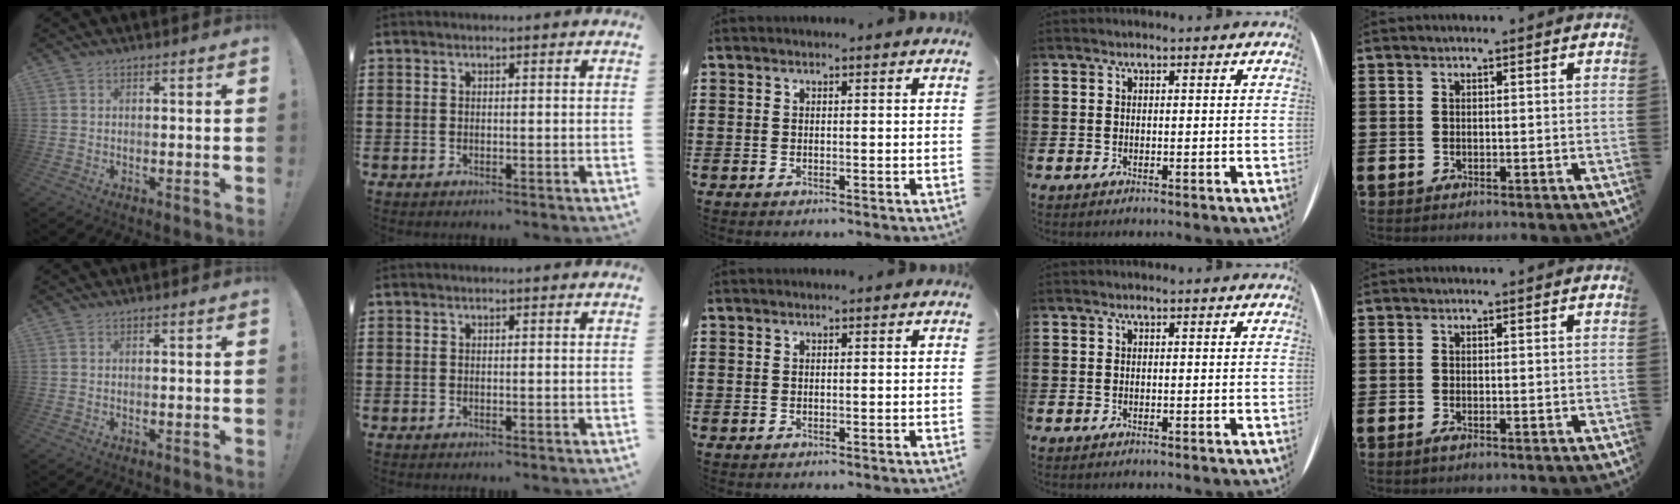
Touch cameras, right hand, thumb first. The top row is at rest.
{"little": {"total": 0.7, "force": [-0.2, 0.1, 0.6], "torque": [-0.011, -0.002, -0.004]}}